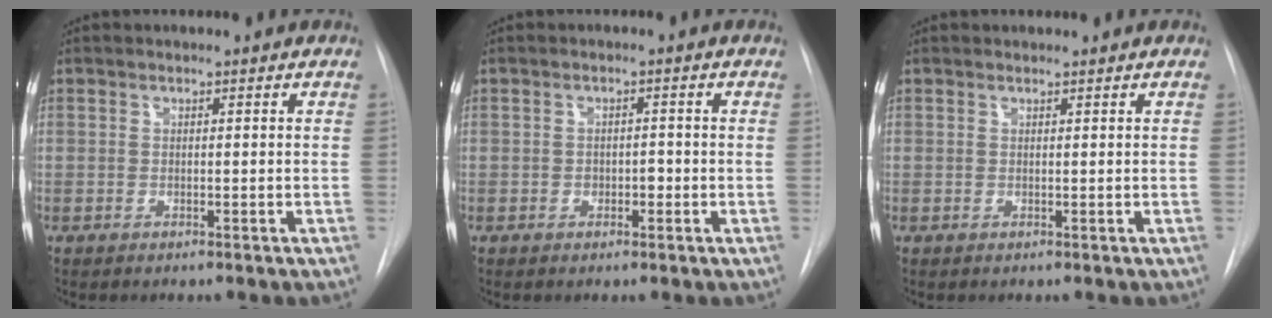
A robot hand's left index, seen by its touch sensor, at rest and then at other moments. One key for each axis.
{"total": 1.8, "fx": -1.2, "fy": 0.9, "fz": 0.8, "tx": -0.008, "ty": -0.002, "tz": -0.017}
{"total": 0.0}